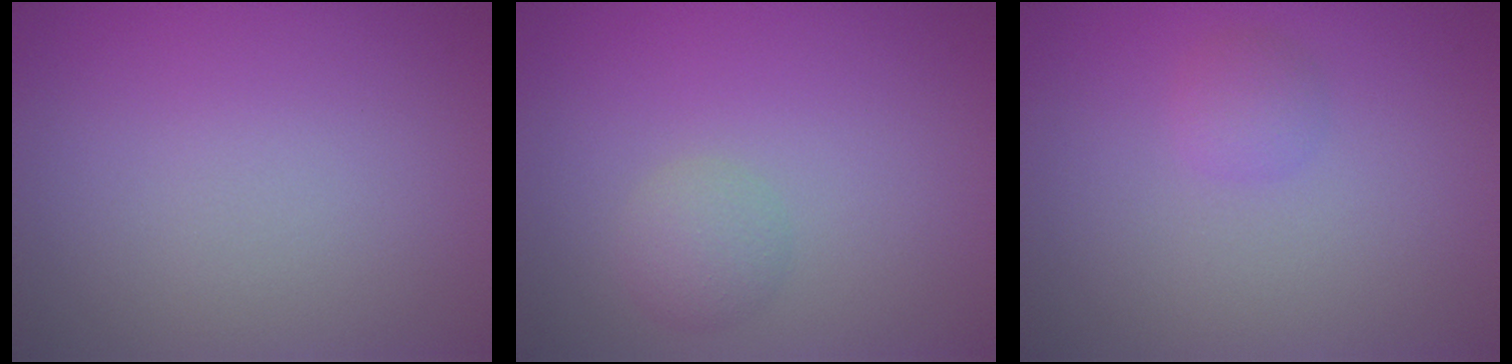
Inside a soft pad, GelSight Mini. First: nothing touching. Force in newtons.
{"total": 1.8, "press": 1.8, "slide": 0.1}
{"total": 1.3, "press": 1.3, "slide": 0.0}